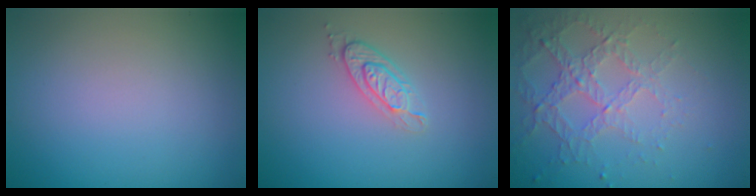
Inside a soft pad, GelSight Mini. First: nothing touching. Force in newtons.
{"total": 2.1, "press": 1.8, "slide": 1.1}
{"total": 4.5, "press": 3.1, "slide": 3.2}